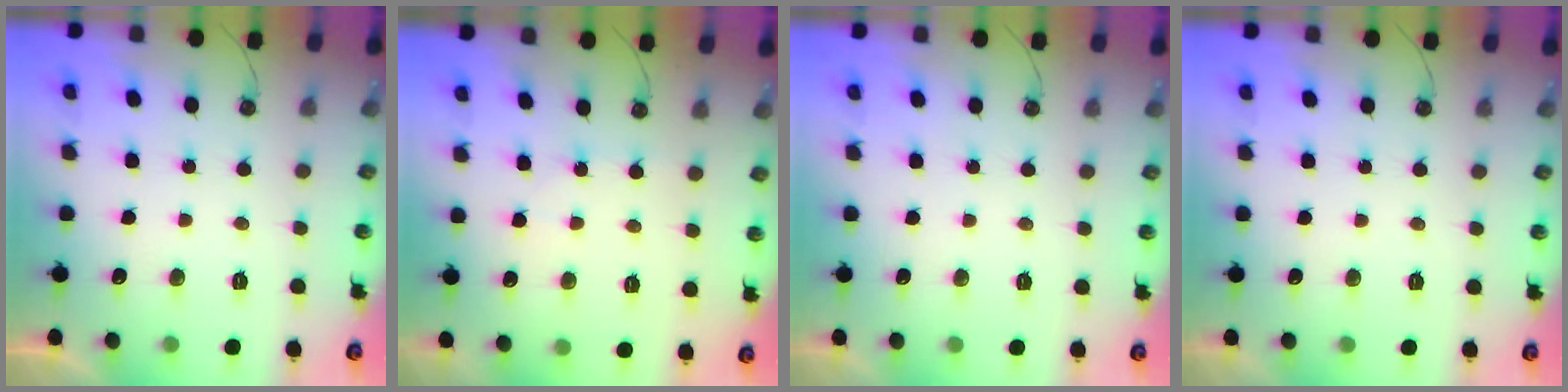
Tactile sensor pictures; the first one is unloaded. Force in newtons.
{"total": 3.1, "press": 3.1, "slide": 0.5}
{"total": 0.0}
{"total": 0.0}